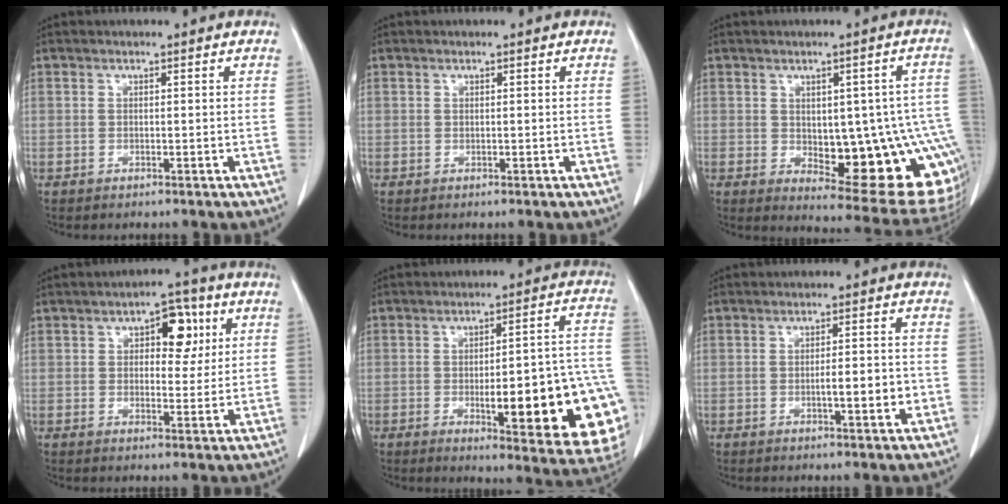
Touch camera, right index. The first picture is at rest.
{"total": 0.0}
{"total": 17.3, "force": [-3.0, 6.3, 15.9], "torque": [-0.130, 0.016, -0.010]}
{"total": 6.7, "force": [2.3, 3.4, 5.3], "torque": [-0.069, 0.017, 0.032]}
{"total": 21.3, "force": [-5.5, 4.1, 20.2], "torque": [-0.169, 0.019, -0.052]}
{"total": 4.1, "force": [-0.9, 0.7, 3.9], "torque": [-0.060, 0.000, -0.009]}